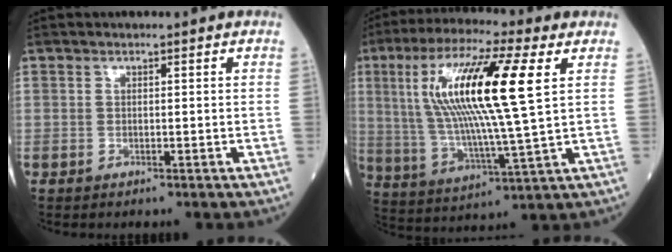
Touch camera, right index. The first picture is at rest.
{"total": 18.5, "force": [4.9, 1.0, 17.8], "torque": [-0.356, 0.012, 0.078]}